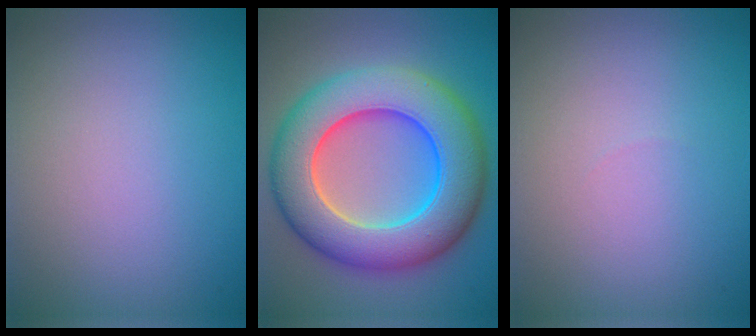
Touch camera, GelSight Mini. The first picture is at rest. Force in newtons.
{"total": 12.3, "press": 12.3, "slide": 0.2}
{"total": 0.0}